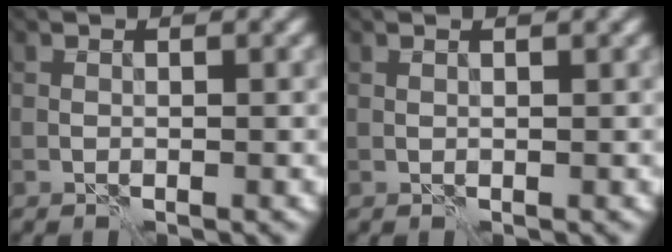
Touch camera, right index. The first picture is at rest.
{"total": 0.9, "force": [0.7, 0.1, 0.5], "torque": [-0.011, -0.003, 0.005]}